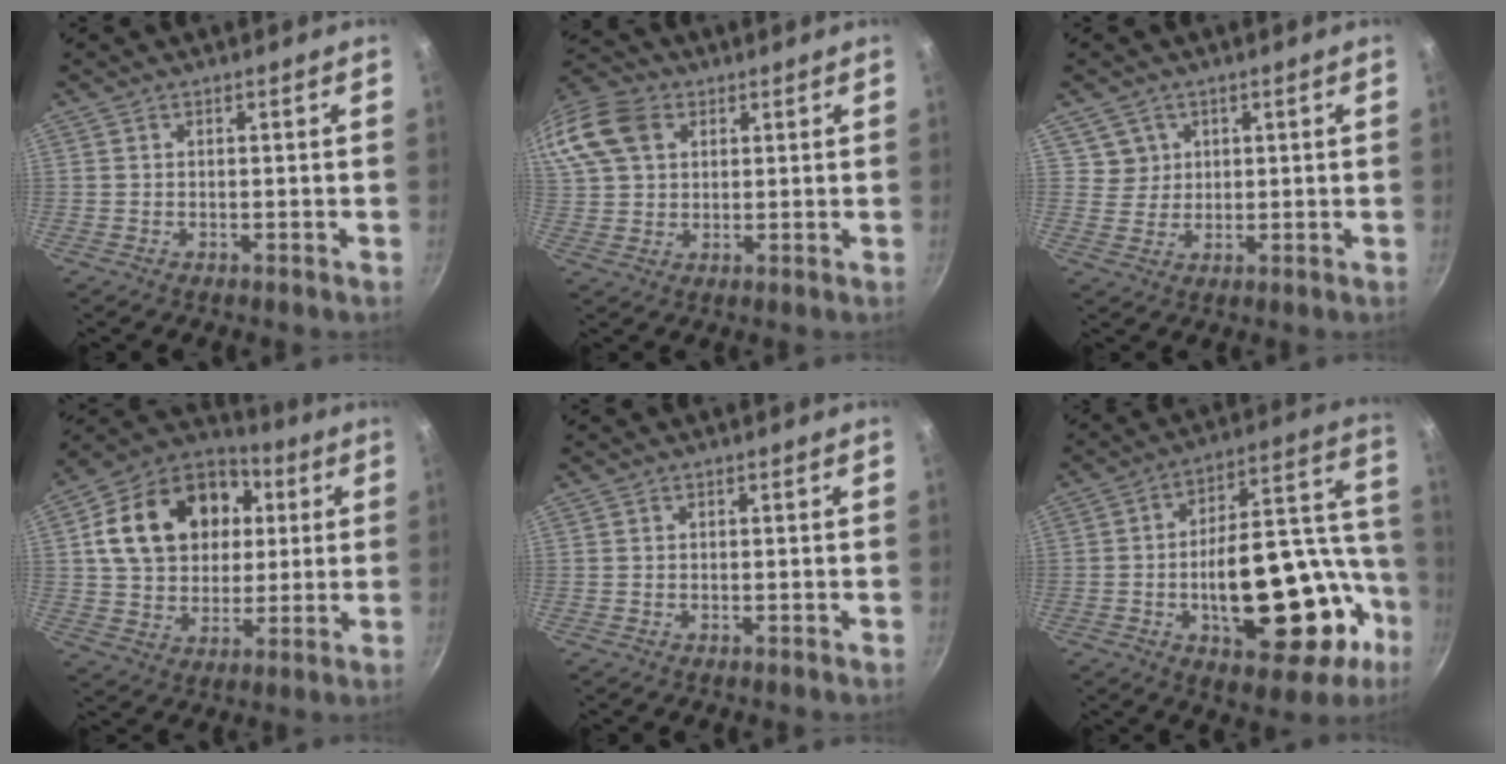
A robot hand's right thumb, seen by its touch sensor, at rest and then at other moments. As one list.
[{"total": 19.4, "force": [7.1, 14.6, 10.7], "torque": [-0.261, 0.039, 0.127]}, {"total": 3.9, "force": [1.7, 3.5, 0.2], "torque": [0.027, 0.006, 0.030]}, {"total": 21.7, "force": [4.8, 16.5, 13.3], "torque": [-0.203, 0.022, 0.076]}, {"total": 0.0}, {"total": 28.6, "force": [-8.6, 14.2, 23.2], "torque": [-0.280, 0.066, -0.106]}]